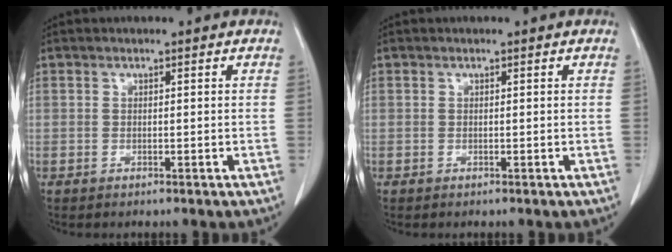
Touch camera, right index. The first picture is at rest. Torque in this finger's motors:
{"motor_torque": [0.00, 0.00, 0.00, 0.00]}